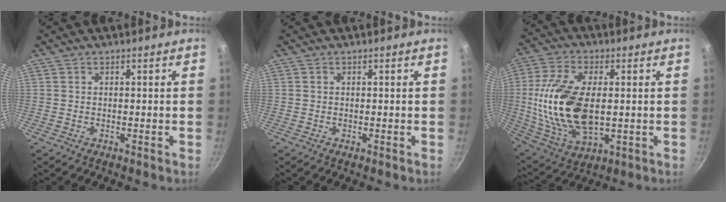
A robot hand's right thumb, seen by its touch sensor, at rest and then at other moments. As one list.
[{"total": 0.0}, {"total": 19.8, "force": [0.5, 10.6, 16.7], "torque": [-0.327, 0.001, 0.015]}]